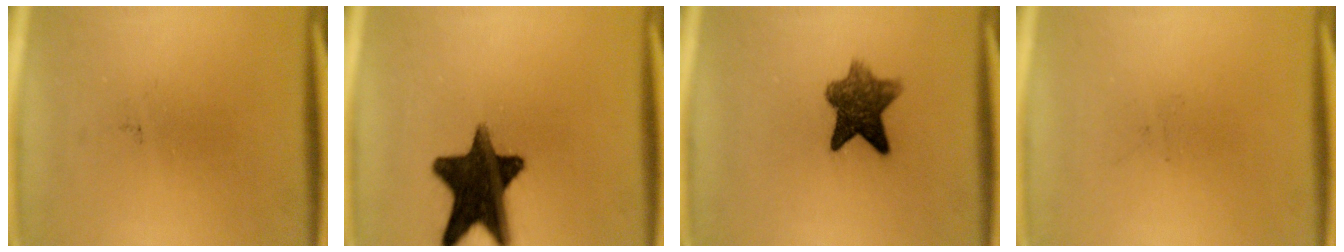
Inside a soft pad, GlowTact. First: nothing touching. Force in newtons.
{"total": 15.7}
{"total": 8.0}
{"total": 0.0}